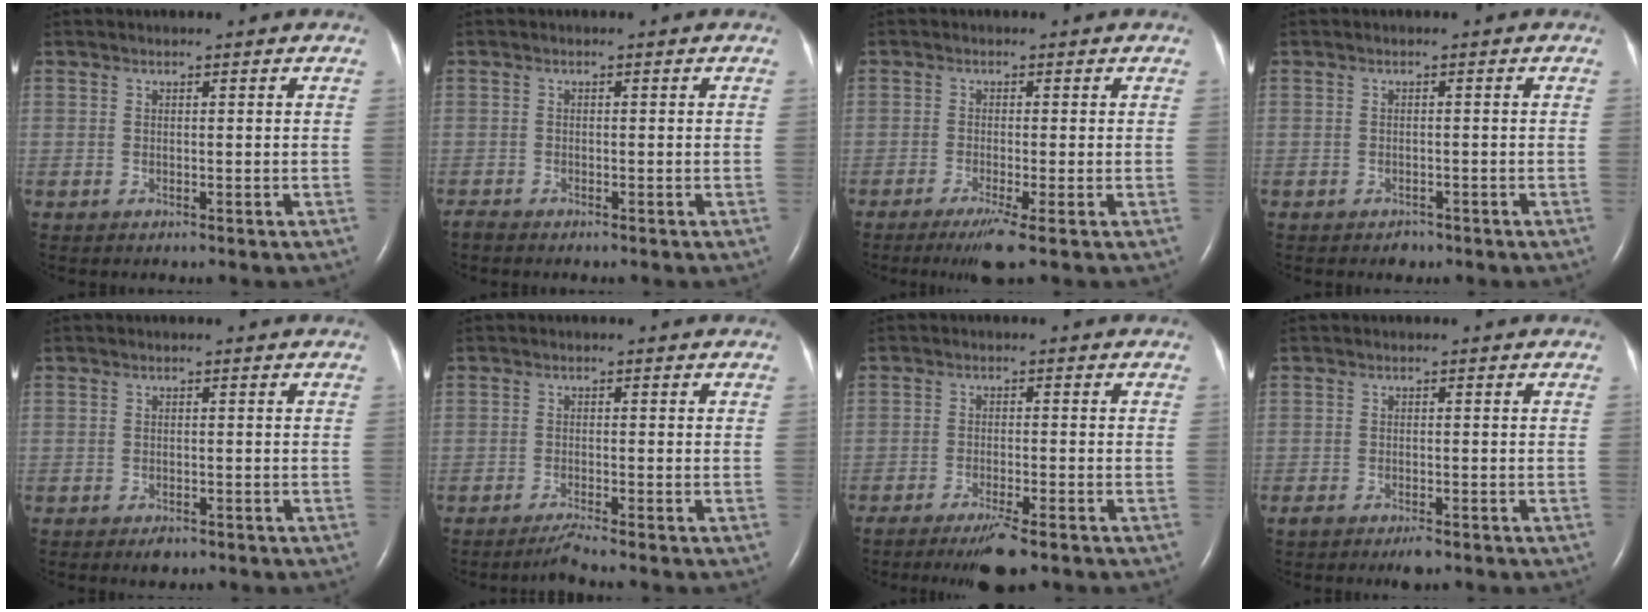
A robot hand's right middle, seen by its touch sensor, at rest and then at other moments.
{"total": 0.9, "force": [-0.9, 0.1, 0.2], "torque": [-0.010, -0.002, -0.017]}
{"total": 3.9, "force": [-2.3, -0.4, 3.1], "torque": [-0.059, -0.015, -0.042]}
{"total": 1.3, "force": [-1.0, 0.8, 0.2], "torque": [-0.008, 0.001, -0.013]}
{"total": 1.7, "force": [-1.2, 0.8, 0.9], "torque": [-0.018, -0.001, -0.012]}
{"total": 2.1, "force": [-1.8, -0.7, 0.7], "torque": [-0.024, -0.008, -0.037]}
{"total": 5.5, "force": [-3.9, 0.4, 3.8], "torque": [-0.065, -0.013, -0.061]}
{"total": 2.9, "force": [-2.1, 0.8, 1.8], "torque": [-0.034, -0.006, -0.030]}